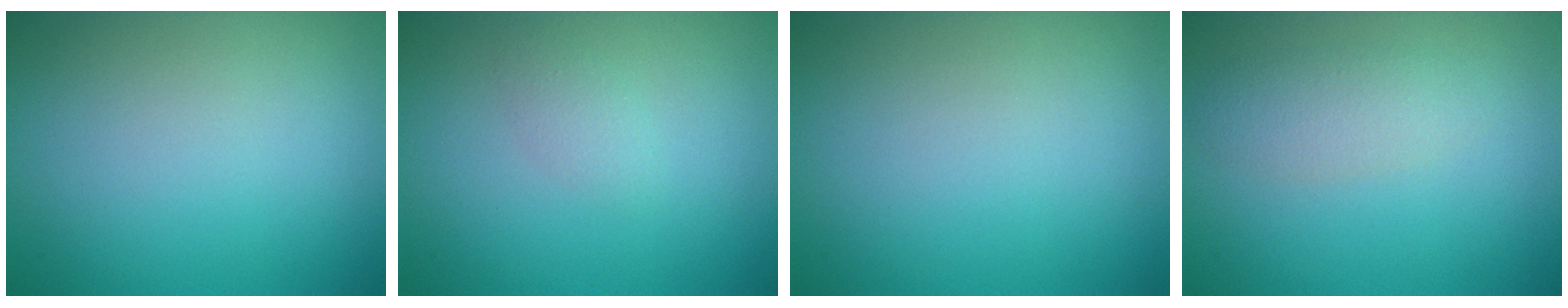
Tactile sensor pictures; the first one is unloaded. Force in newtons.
{"total": 1.2, "press": 1.2, "slide": 0.1}
{"total": 0.0}
{"total": 2.1, "press": 2.1, "slide": 0.1}